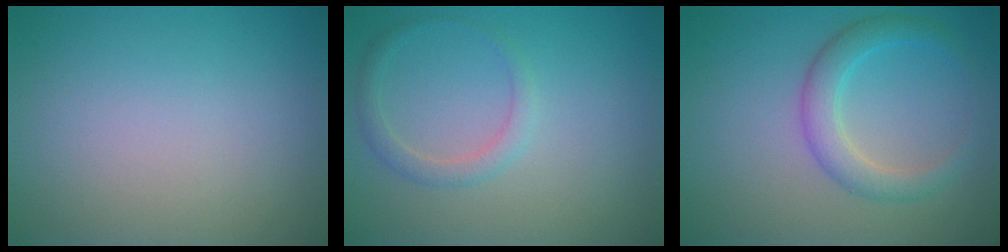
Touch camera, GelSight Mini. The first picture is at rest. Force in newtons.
{"total": 1.7, "press": 1.7, "slide": 0.2}
{"total": 3.1, "press": 3.1, "slide": 0.0}